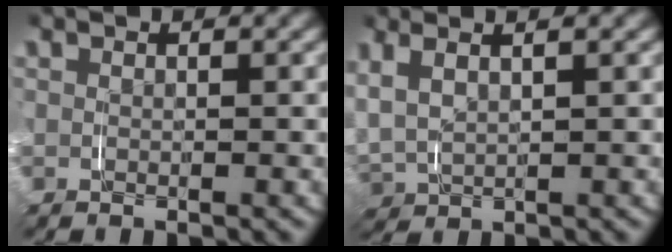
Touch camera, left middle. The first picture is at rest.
{"total": 3.6, "force": [2.3, 2.2, 1.8], "torque": [-0.042, 0.001, 0.039]}